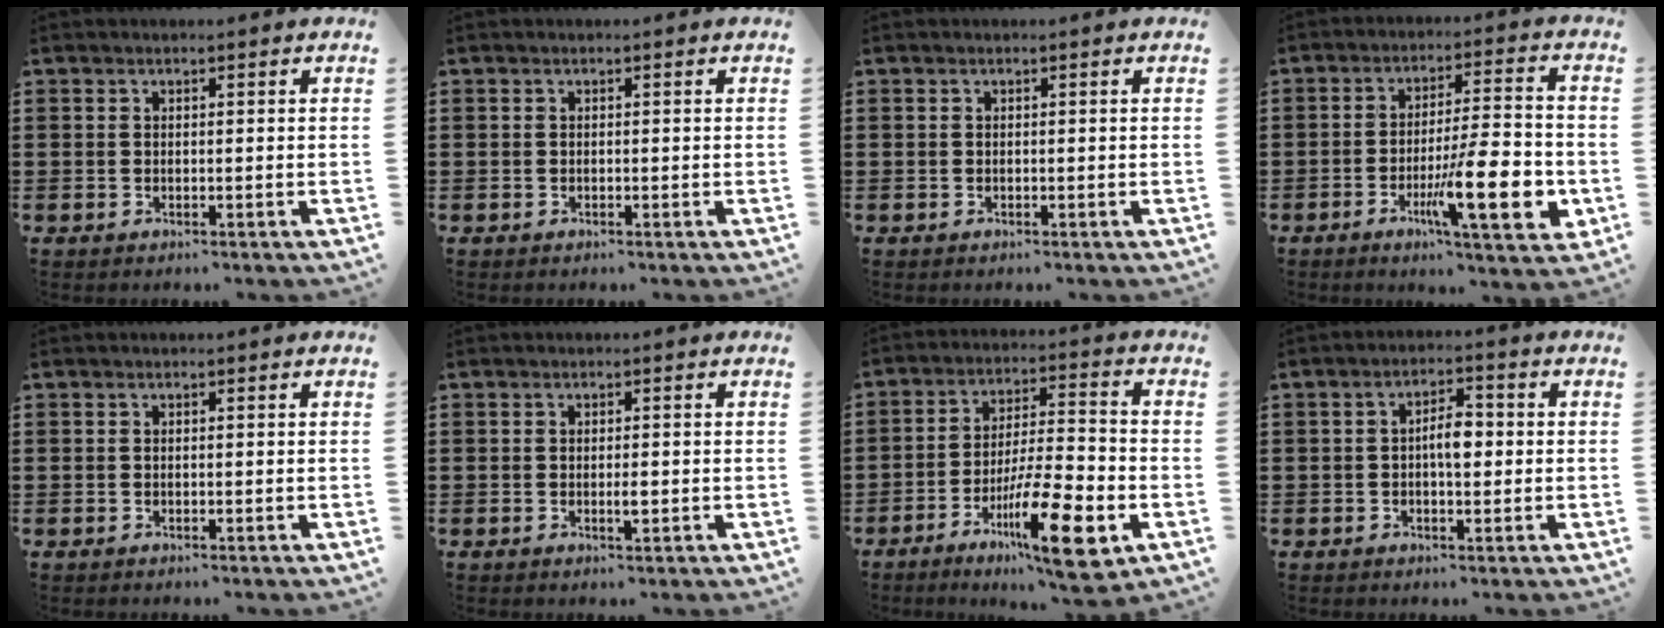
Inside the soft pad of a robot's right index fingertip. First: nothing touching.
{"total": 0.0}
{"total": 0.0}
{"total": 13.9, "force": [-4.7, 2.8, 12.8], "torque": [-0.207, -0.007, -0.077]}
{"total": 0.0}
{"total": 1.5, "force": [-0.3, 0.4, 1.5], "torque": [-0.026, -0.001, -0.005]}
{"total": 14.1, "force": [-6.7, 3.1, 12.1], "torque": [-0.222, 0.006, -0.112]}
{"total": 4.0, "force": [-0.1, 1.6, 3.6], "torque": [-0.060, 0.002, -0.006]}